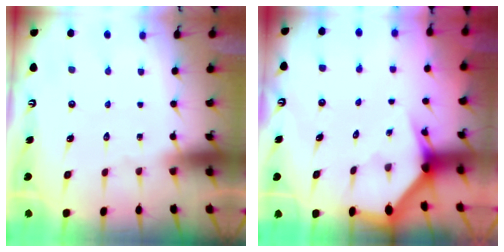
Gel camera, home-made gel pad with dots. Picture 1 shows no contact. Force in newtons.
{"total": 2.9, "press": 2.9, "slide": 0.2}